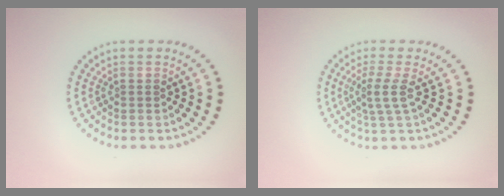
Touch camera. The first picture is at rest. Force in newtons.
{"total": 2.2, "press": 1.6, "slide": 1.5}